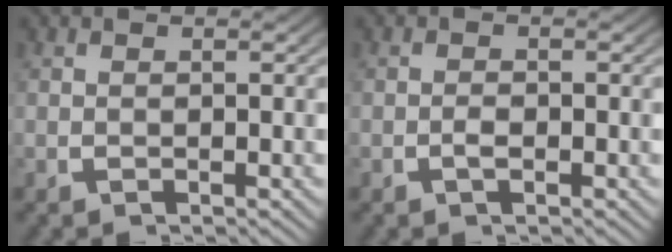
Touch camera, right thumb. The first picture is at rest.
{"total": 1.0, "force": [-0.5, 0.4, 0.7], "torque": [-0.014, -0.003, -0.008]}